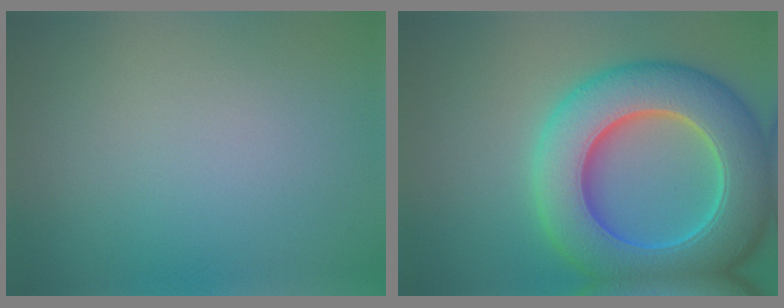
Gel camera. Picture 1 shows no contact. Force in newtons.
{"total": 11.7, "press": 11.7, "slide": 0.2}